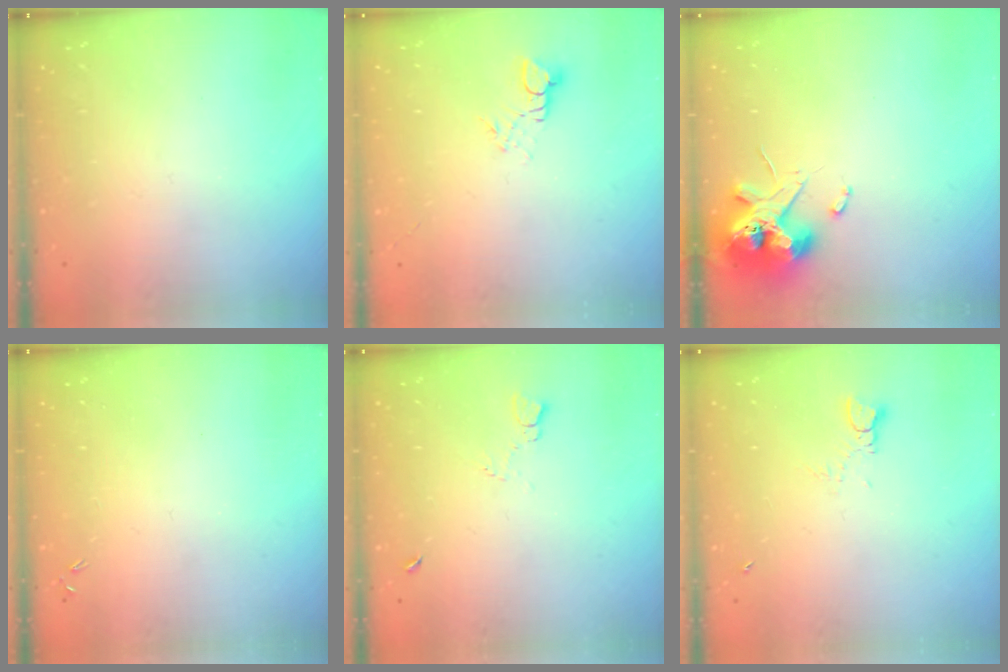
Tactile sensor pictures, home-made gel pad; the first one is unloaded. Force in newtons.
{"total": 3.3, "press": 3.3, "slide": 0.4}
{"total": 11.6, "press": 11.4, "slide": 1.8}
{"total": 0.0}
{"total": 3.6, "press": 3.6, "slide": 0.5}
{"total": 1.6, "press": 1.6, "slide": 0.2}